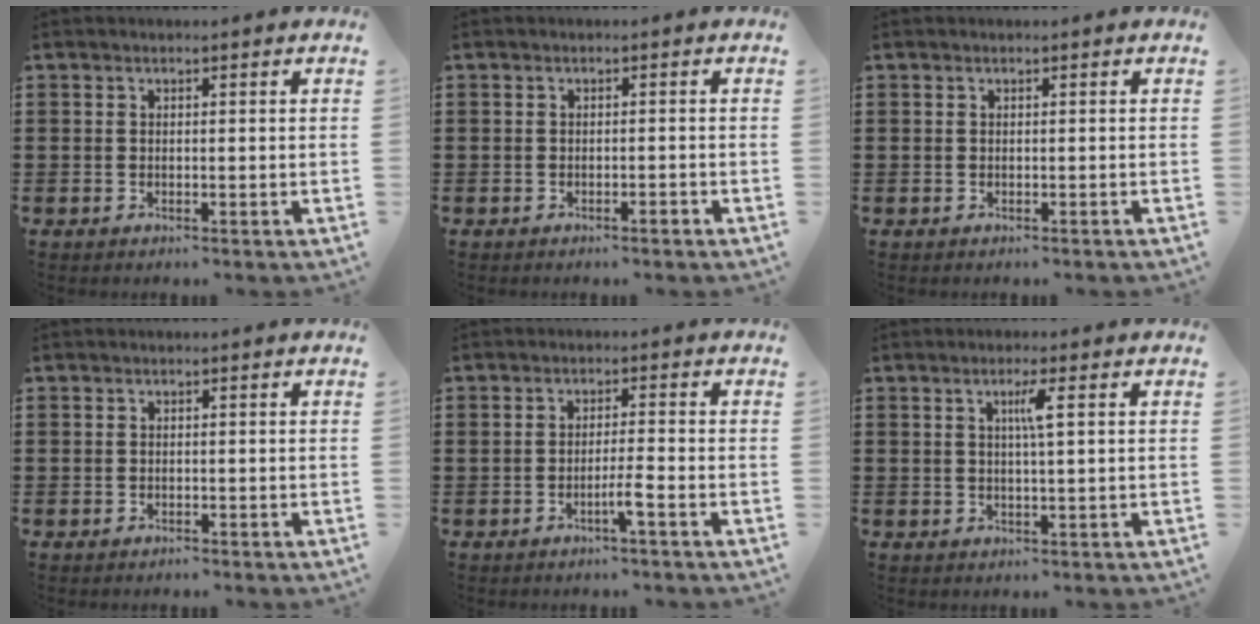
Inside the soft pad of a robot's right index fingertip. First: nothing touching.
{"total": 0.8, "force": [-0.7, 0.0, 0.5], "torque": [-0.011, -0.004, -0.012]}
{"total": 0.0}
{"total": 0.7, "force": [-0.5, 0.5, -0.2], "torque": [0.002, 0.004, -0.013]}
{"total": 3.4, "force": [-1.5, -0.4, 3.0], "torque": [-0.058, -0.010, -0.032]}
{"total": 2.7, "force": [0.7, -0.2, 2.6], "torque": [-0.052, -0.002, 0.007]}